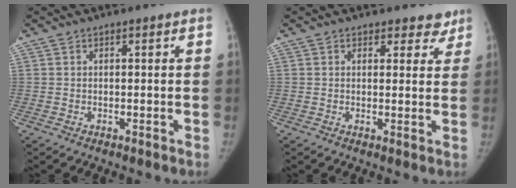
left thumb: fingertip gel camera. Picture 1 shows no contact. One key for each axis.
{"total": 3.9, "fx": 3.0, "fy": 2.4, "fz": 0.4, "tx": 0.034, "ty": -0.018, "tz": 0.027}